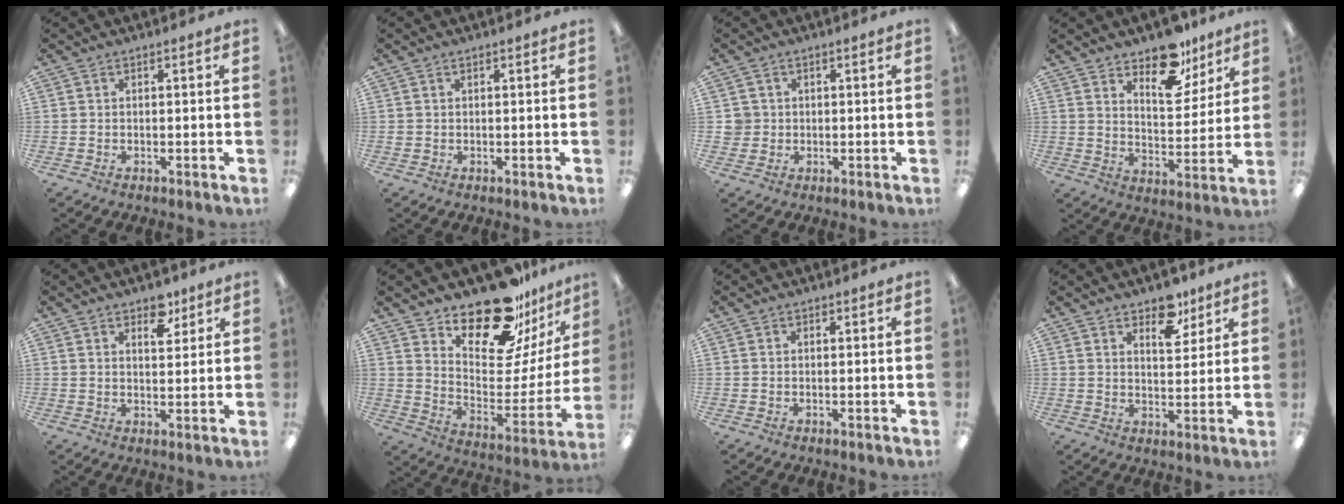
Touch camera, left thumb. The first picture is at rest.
{"total": 0.7, "force": [0.4, 0.6, 0.1], "torque": [-0.003, 0.004, 0.006]}
{"total": 3.0, "force": [0.4, 2.9, 0.2], "torque": [-0.003, 0.002, 0.005]}
{"total": 14.5, "force": [10.4, 7.2, 7.1], "torque": [-0.090, -0.062, 0.184]}
{"total": 6.0, "force": [4.3, 3.0, 2.9], "torque": [-0.011, -0.027, 0.068]}
{"total": 22.3, "force": [18.5, 7.9, 9.6], "torque": [-0.138, -0.136, 0.315]}
{"total": 0.6, "force": [0.5, 0.4, 0.1], "torque": [0.006, -0.001, 0.007]}
{"total": 8.6, "force": [6.0, 4.5, 4.2], "torque": [-0.035, -0.032, 0.098]}